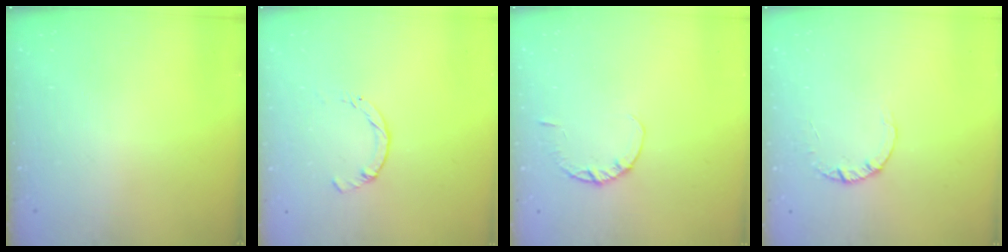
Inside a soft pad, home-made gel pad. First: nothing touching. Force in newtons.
{"total": 0.0}
{"total": 2.9, "press": 2.8, "slide": 0.4}
{"total": 1.8, "press": 1.8, "slide": 0.1}